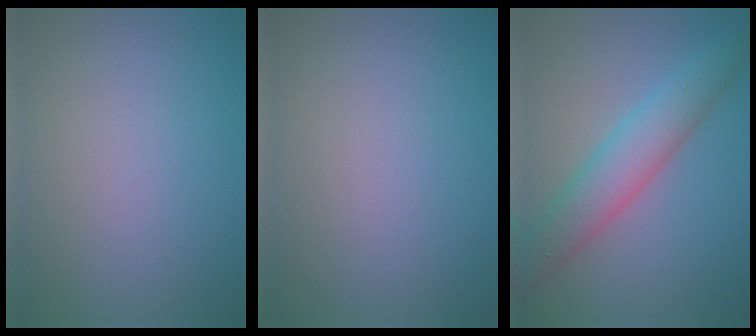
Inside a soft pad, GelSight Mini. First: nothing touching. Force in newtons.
{"total": 0.0}
{"total": 5.6, "press": 5.6, "slide": 0.2}